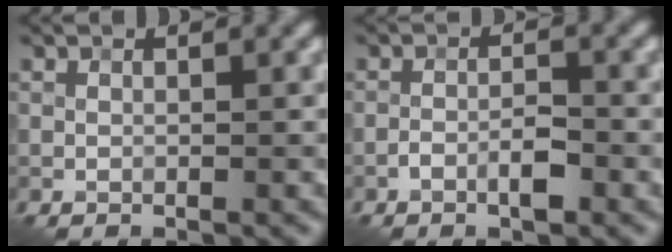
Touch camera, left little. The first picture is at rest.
{"total": 2.3, "force": [-1.2, 0.7, 1.8], "torque": [-0.032, 0.005, -0.025]}